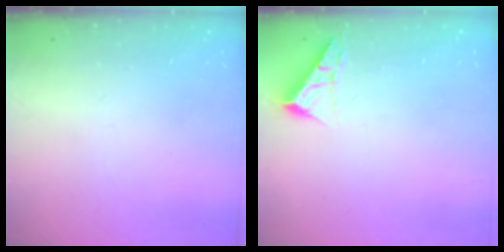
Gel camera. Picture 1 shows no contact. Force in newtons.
{"total": 4.0, "press": 4.0, "slide": 0.5}